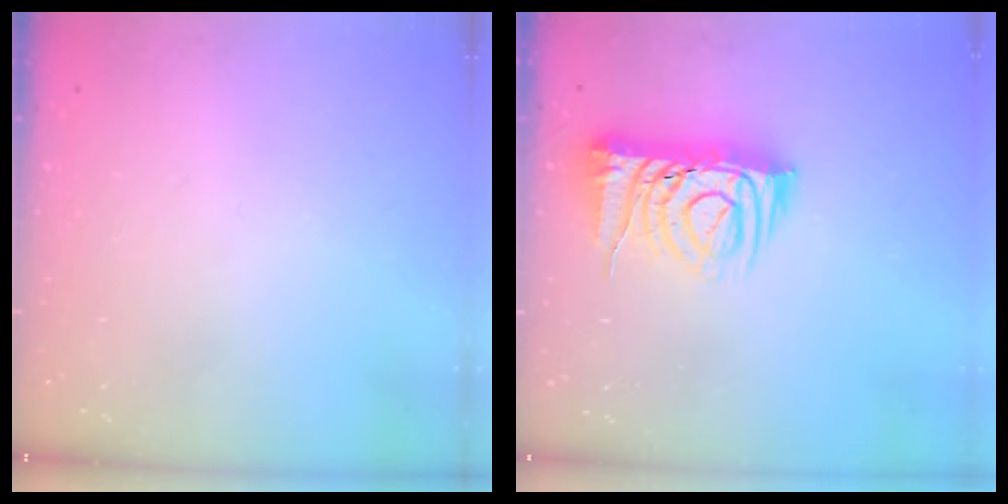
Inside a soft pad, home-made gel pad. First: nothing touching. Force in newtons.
{"total": 10.1, "press": 10.0, "slide": 1.4}